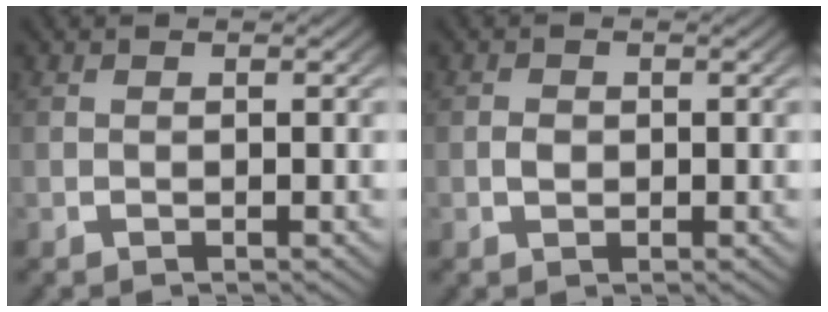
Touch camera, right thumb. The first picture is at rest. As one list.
[{"total": 1.1, "force": [-0.1, 0.9, 0.6], "torque": [-0.012, -0.004, 0.000]}]